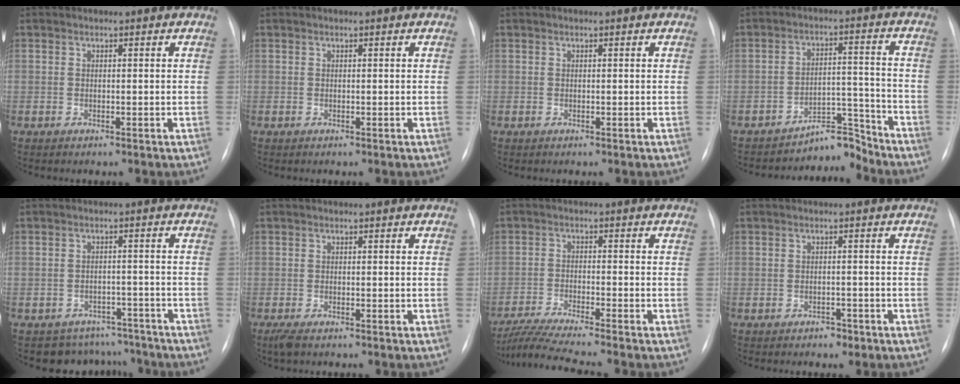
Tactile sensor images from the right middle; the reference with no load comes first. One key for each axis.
{"total": 0.0}
{"total": 0.0}
{"total": 5.8, "fx": -5.7, "fy": 0.9, "fz": -0.4, "tx": 0.012, "ty": 0.046, "tz": -0.085}
{"total": 7.6, "fx": -6.7, "fy": 3.6, "fz": -0.9, "tx": 0.025, "ty": 0.029, "tz": -0.082}
{"total": 2.3, "fx": -1.5, "fy": 0.8, "fz": 1.5, "tx": -0.034, "ty": -0.007, "tz": -0.025}
{"total": 9.0, "fx": -7.8, "fy": -1.3, "fz": 4.2, "tx": -0.078, "ty": -0.024, "tz": -0.134}
{"total": 1.7, "fx": -1.2, "fy": 1.0, "fz": 0.6, "tx": -0.009, "ty": 0.003, "tz": -0.014}